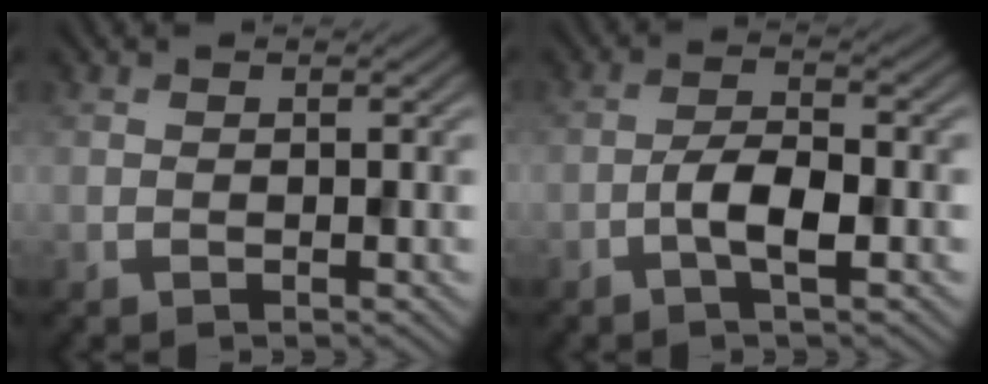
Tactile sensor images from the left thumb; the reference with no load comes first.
{"total": 4.2, "force": [-1.7, 1.3, 3.6], "torque": [-0.072, 0.008, -0.040]}